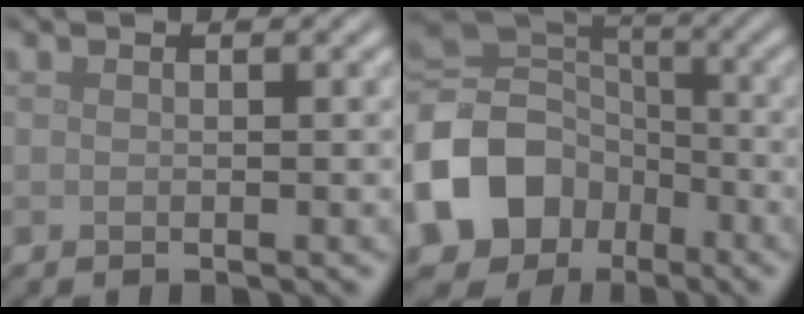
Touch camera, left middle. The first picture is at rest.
{"total": 12.6, "force": [-4.9, 10.0, 5.8], "torque": [-0.151, -0.019, -0.108]}